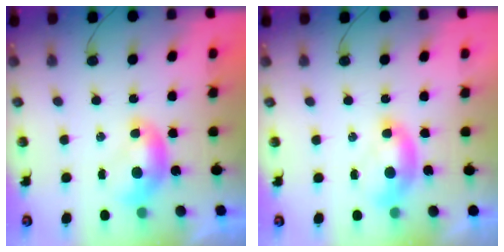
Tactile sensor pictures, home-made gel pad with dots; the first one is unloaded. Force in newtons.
{"total": 1.7, "press": 1.6, "slide": 0.6}